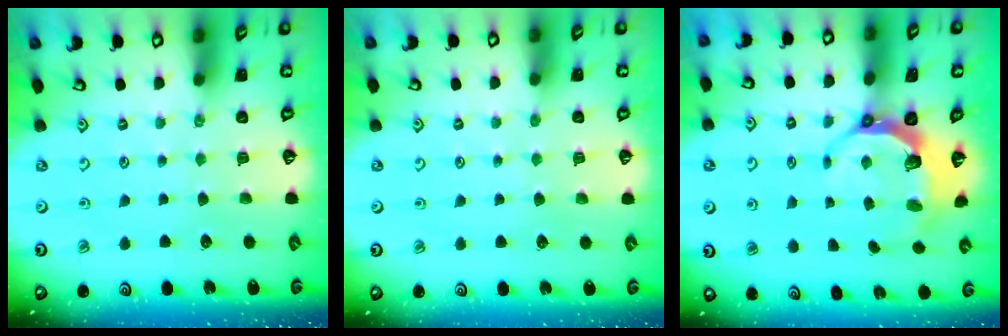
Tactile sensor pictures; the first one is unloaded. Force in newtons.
{"total": 0.8, "press": 0.8, "slide": 0.1}
{"total": 6.9, "press": 5.5, "slide": 4.2}